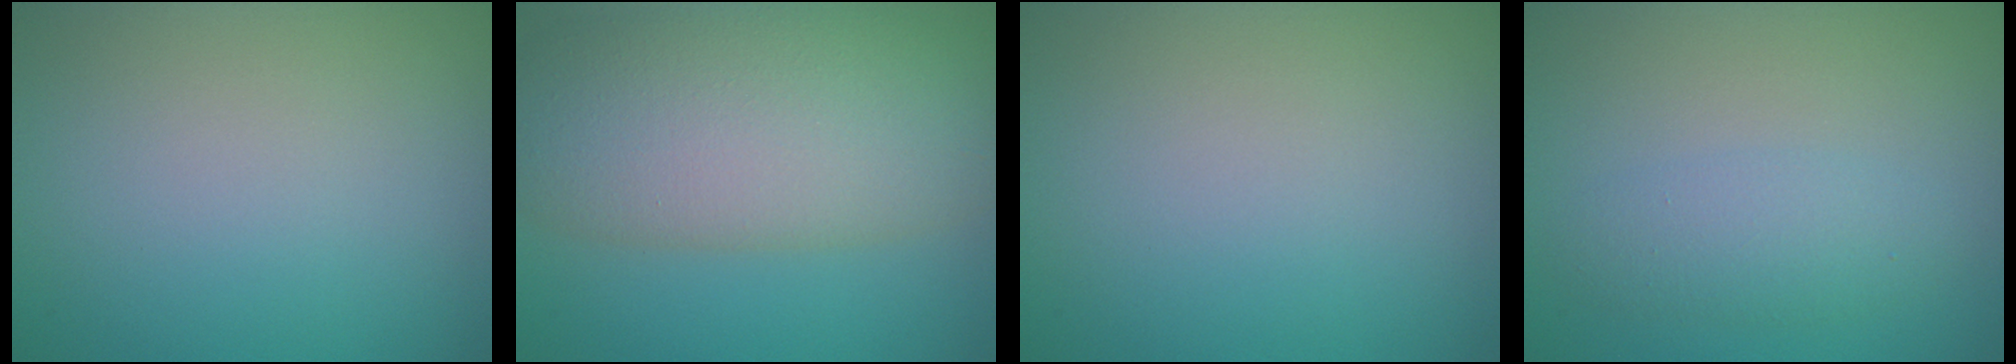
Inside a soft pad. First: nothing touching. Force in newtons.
{"total": 10.8, "press": 10.8, "slide": 0.5}
{"total": 0.0}
{"total": 2.4, "press": 2.4, "slide": 0.0}